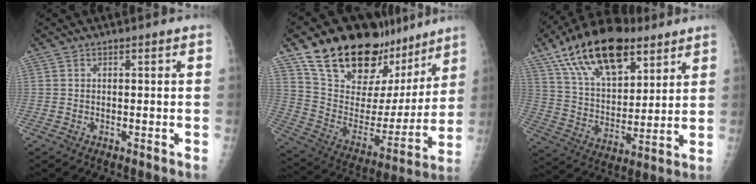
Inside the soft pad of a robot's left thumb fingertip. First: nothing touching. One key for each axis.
{"total": 26.9, "fx": 19.0, "fy": 13.9, "fz": 13.1, "tx": -0.175, "ty": -0.070, "tz": 0.307}
{"total": 22.5, "fx": 13.3, "fy": 11.1, "fz": 14.3, "tx": -0.226, "ty": -0.033, "tz": 0.238}